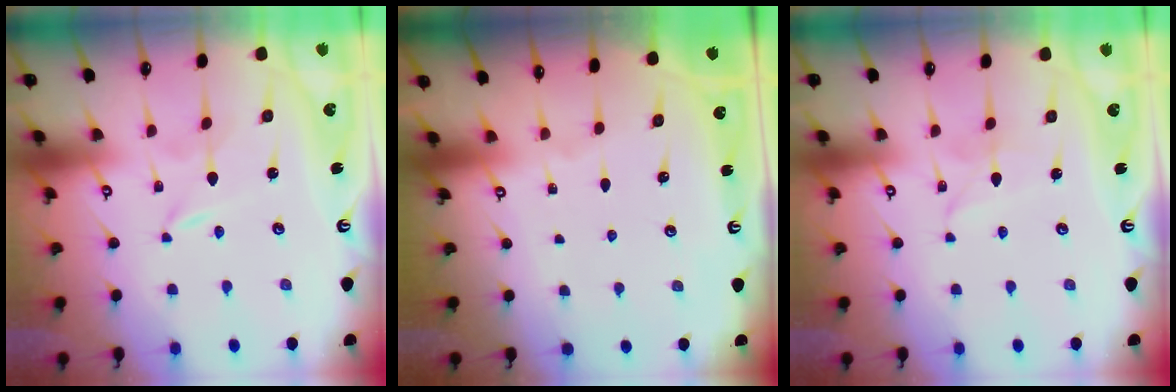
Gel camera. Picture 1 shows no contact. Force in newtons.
{"total": 0.0}
{"total": 2.4, "press": 2.4, "slide": 0.2}